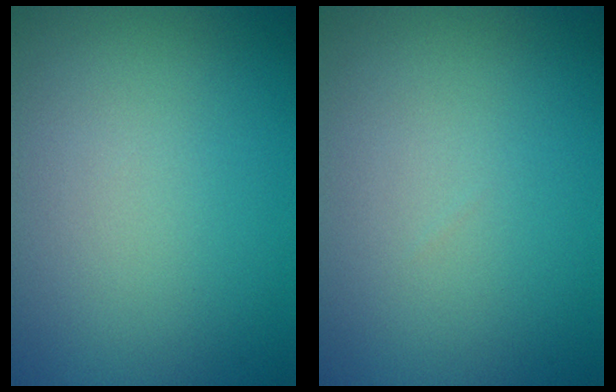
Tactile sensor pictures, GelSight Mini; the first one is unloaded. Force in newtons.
{"total": 0.0}